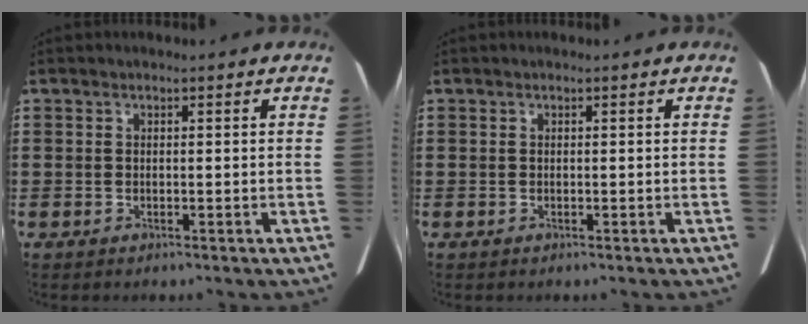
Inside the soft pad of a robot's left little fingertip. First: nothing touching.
{"total": 0.0}